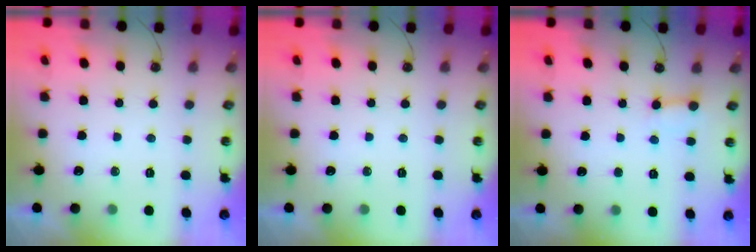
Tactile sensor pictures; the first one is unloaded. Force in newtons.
{"total": 0.0}
{"total": 2.6, "press": 2.6, "slide": 0.3}